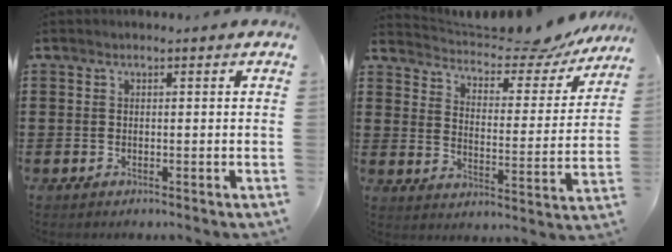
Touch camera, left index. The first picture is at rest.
{"total": 5.8, "force": [5.5, 1.1, 1.6], "torque": [-0.044, -0.041, 0.088]}